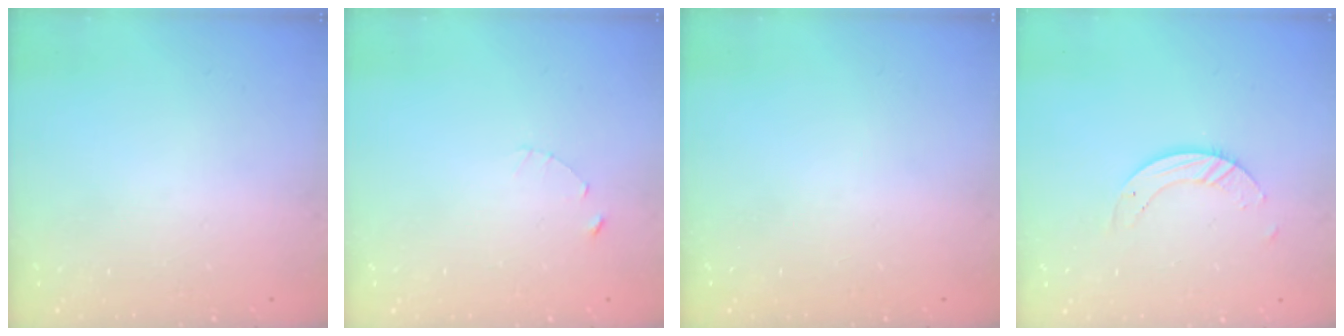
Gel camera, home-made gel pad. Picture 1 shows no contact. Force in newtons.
{"total": 1.0, "press": 1.0, "slide": 0.2}
{"total": 0.0}
{"total": 4.2, "press": 4.2, "slide": 0.3}